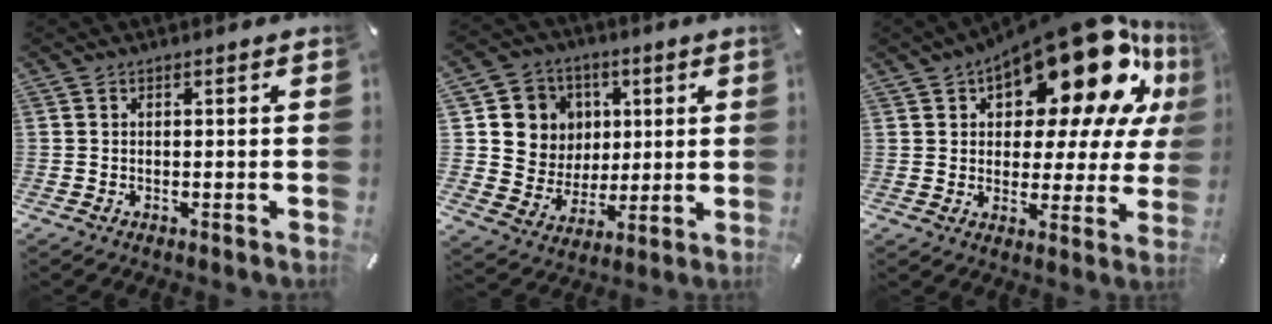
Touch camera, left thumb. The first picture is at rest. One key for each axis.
{"total": 11.3, "fx": 2.7, "fy": 10.9, "fz": 1.0, "tx": -0.015, "ty": -0.023, "tz": 0.060}
{"total": 21.8, "fx": 14.0, "fy": 9.1, "fz": 13.9, "tx": -0.207, "ty": -0.104, "tz": 0.235}